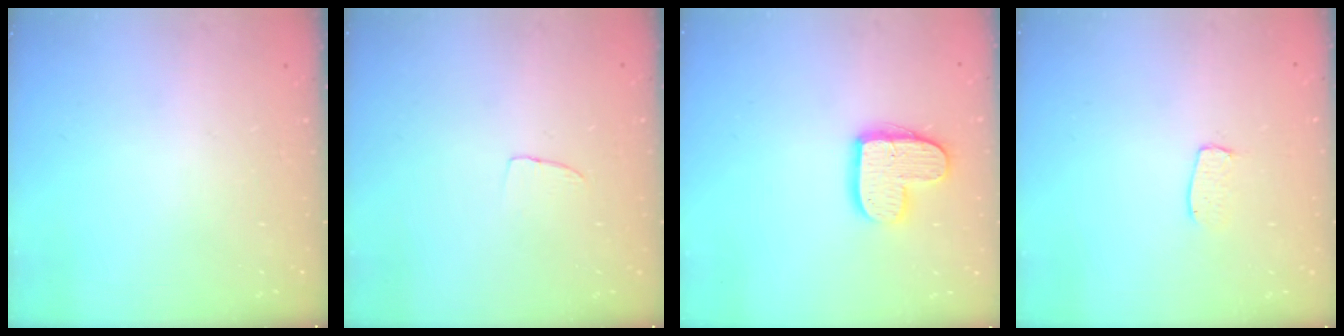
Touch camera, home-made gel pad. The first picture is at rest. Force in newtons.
{"total": 3.2, "press": 3.2, "slide": 0.2}
{"total": 12.9, "press": 12.9, "slide": 0.9}
{"total": 3.9, "press": 3.9, "slide": 0.3}